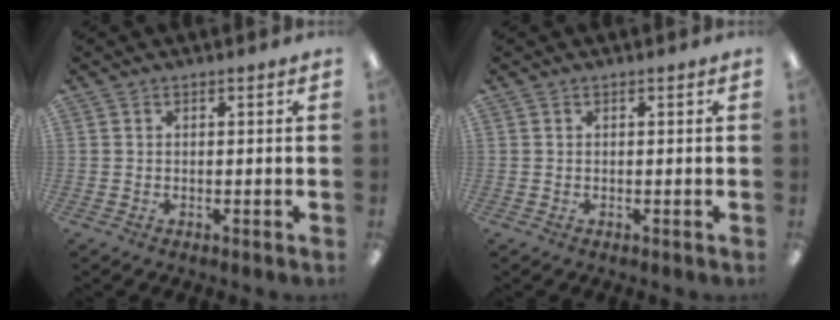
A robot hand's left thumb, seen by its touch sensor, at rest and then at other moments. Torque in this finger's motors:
{"motor_torque": [0.01, 0.01, -0.02, 0.02, 0.00]}